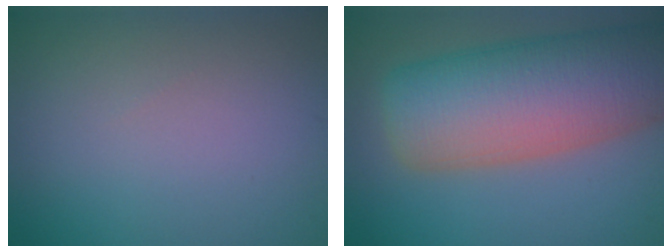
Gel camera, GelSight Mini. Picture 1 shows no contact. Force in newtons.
{"total": 12.7, "press": 12.7, "slide": 1.0}